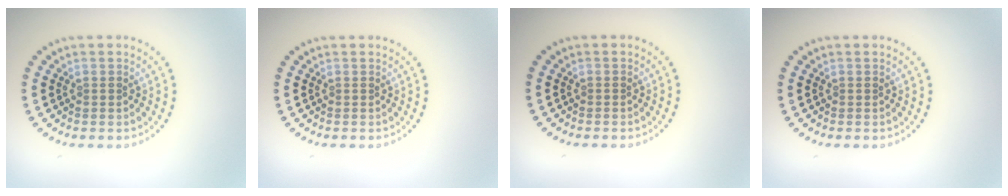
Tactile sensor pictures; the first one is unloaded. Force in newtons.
{"total": 0.0}
{"total": 0.0}
{"total": 0.0}